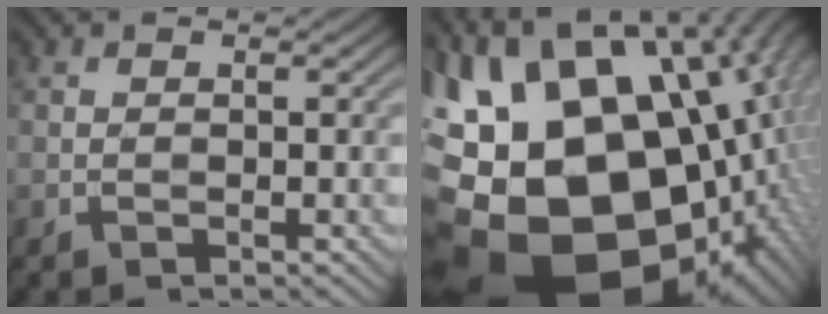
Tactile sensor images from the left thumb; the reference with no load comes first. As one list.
[{"total": 23.5, "force": [-3.0, 16.4, 16.6], "torque": [-0.320, -0.009, -0.058]}]